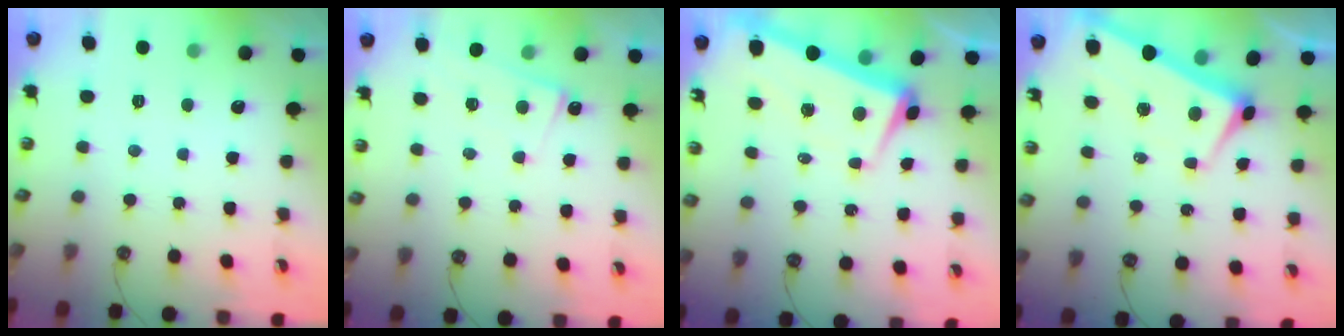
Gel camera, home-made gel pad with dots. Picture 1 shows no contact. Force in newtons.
{"total": 1.5, "press": 1.5, "slide": 0.3}
{"total": 2.1, "press": 0.3, "slide": 2.1}
{"total": 1.8, "press": 1.5, "slide": 0.9}